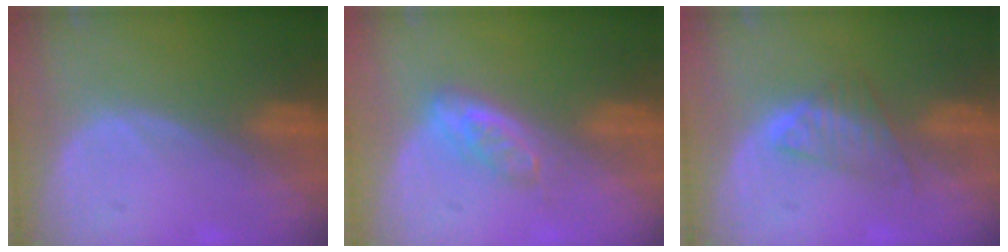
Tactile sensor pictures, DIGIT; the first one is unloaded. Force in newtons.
{"total": 4.3, "press": 4.0, "slide": 1.3}
{"total": 4.0, "press": 4.0, "slide": 0.6}